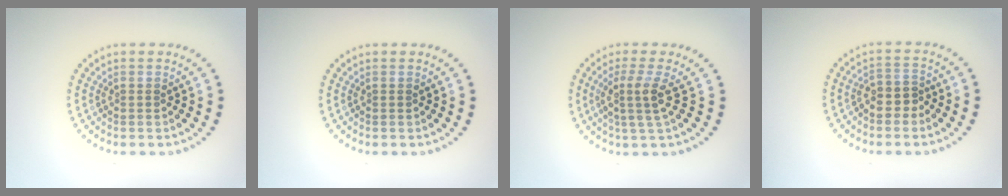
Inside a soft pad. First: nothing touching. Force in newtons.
{"total": 0.0}
{"total": 2.8, "press": 2.0, "slide": 1.8}
{"total": 2.2, "press": 2.0, "slide": 1.0}